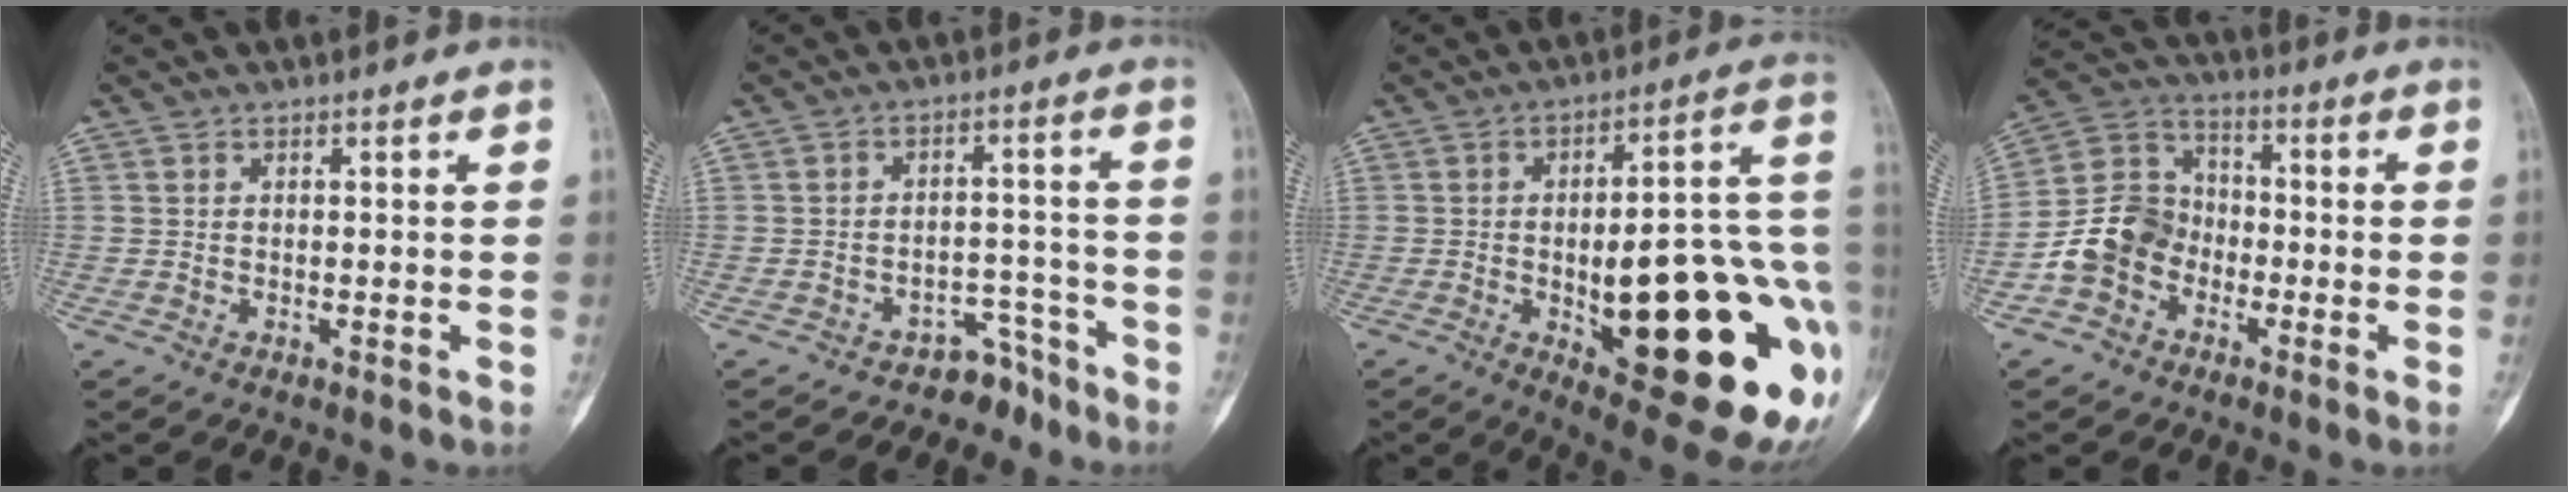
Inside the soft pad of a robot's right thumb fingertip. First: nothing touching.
{"total": 5.5, "force": [-4.5, 3.1, -0.2], "torque": [0.032, 0.080, -0.067]}
{"total": 29.7, "force": [-7.7, 10.4, 26.8], "torque": [-0.280, 0.021, -0.084]}
{"total": 11.0, "force": [-3.8, 9.0, 5.0], "torque": [-0.077, 0.048, -0.081]}